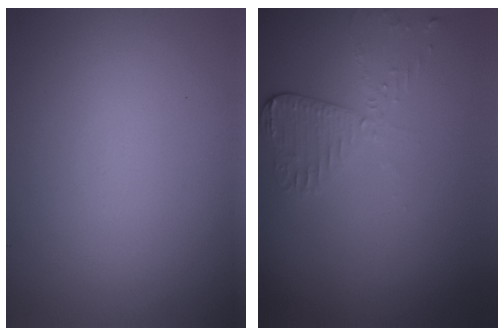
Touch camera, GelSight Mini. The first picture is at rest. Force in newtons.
{"total": 2.6, "press": 2.3, "slide": 1.1}